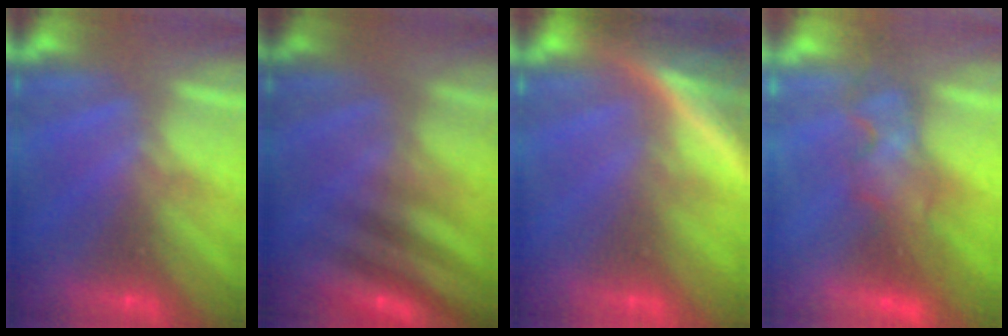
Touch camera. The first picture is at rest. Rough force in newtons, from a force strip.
{"total": 3.0}
{"total": 7.4}
{"total": 3.9}